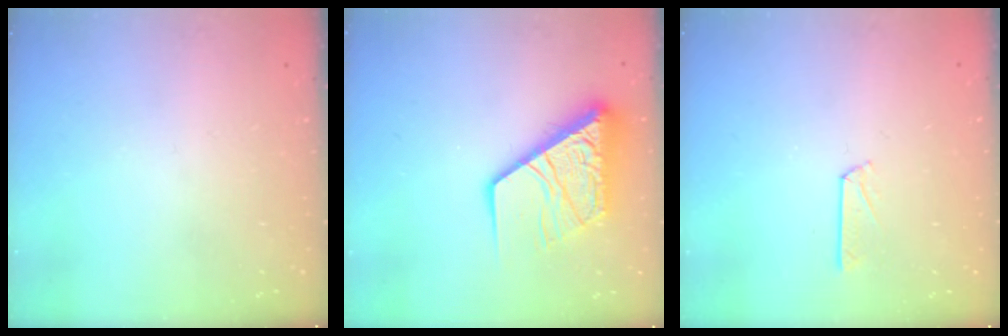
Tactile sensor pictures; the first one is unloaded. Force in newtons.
{"total": 14.4, "press": 14.3, "slide": 1.8}
{"total": 3.2, "press": 3.2, "slide": 0.3}